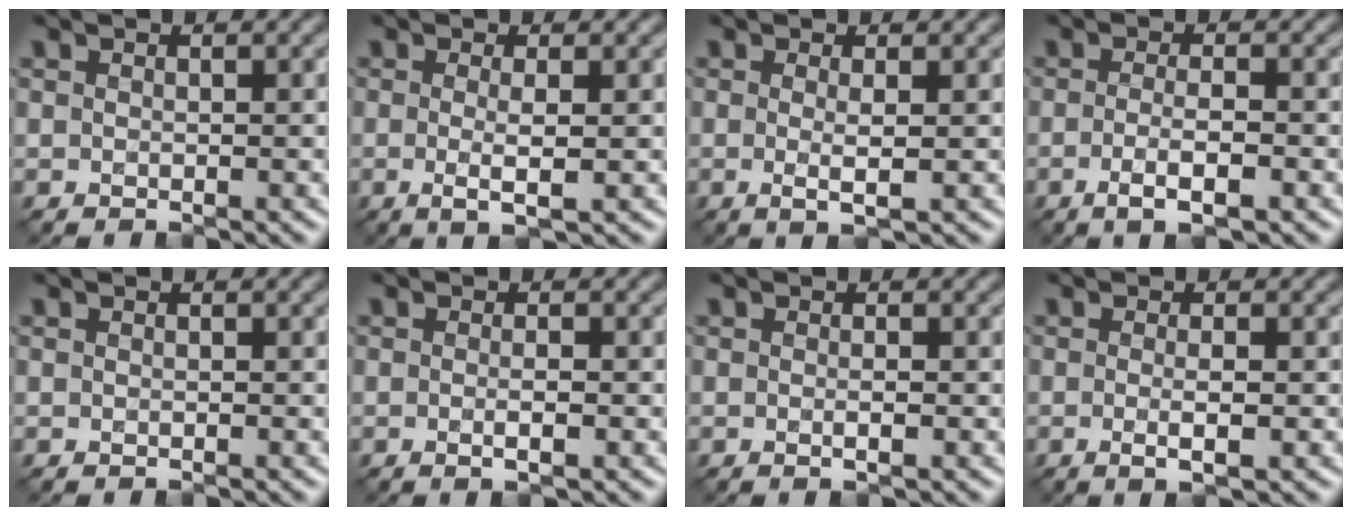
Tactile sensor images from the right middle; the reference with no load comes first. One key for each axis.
{"total": 2.7, "fx": -0.2, "fy": 0.5, "fz": 2.6, "tx": -0.047, "ty": -0.007, "tz": -0.003}
{"total": 2.0, "fx": 0.0, "fy": 0.3, "fz": 2.0, "tx": -0.037, "ty": -0.005, "tz": -0.002}
{"total": 3.1, "fx": -1.1, "fy": 0.8, "fz": 2.8, "tx": -0.051, "ty": -0.003, "tz": -0.019}
{"total": 0.0}
{"total": 1.6, "fx": -0.3, "fy": 0.4, "fz": 1.5, "tx": -0.019, "ty": -0.006, "tz": -0.005}
{"total": 1.0, "fx": -0.1, "fy": 0.2, "fz": 1.0, "tx": -0.015, "ty": -0.002, "tz": -0.003}
{"total": 2.3, "fx": -0.3, "fy": 0.5, "fz": 2.2, "tx": -0.036, "ty": -0.006, "tz": -0.005}